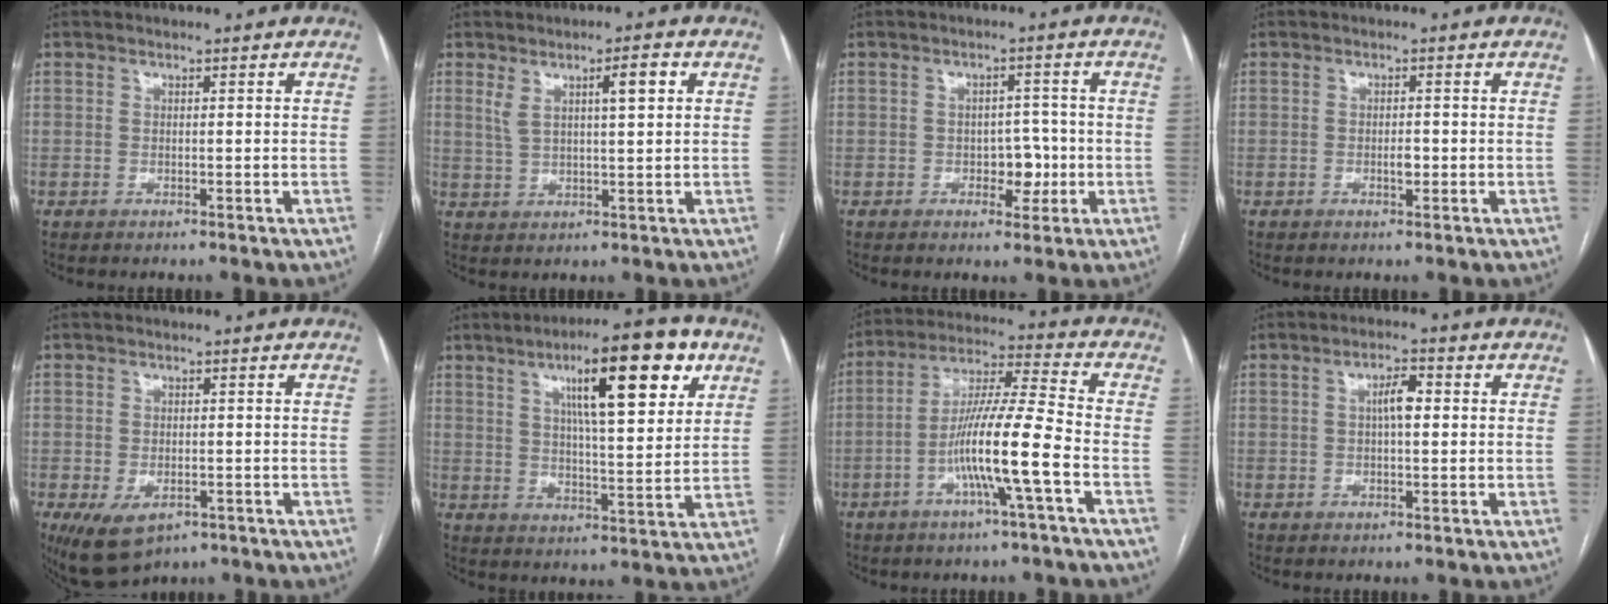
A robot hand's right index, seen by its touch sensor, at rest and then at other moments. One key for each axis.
{"total": 5.5, "fx": 2.2, "fy": 0.7, "fz": 4.9, "tx": -0.084, "ty": 0.007, "tz": 0.040}
{"total": 4.2, "fx": -1.0, "fy": 2.7, "fz": 3.0, "tx": -0.034, "ty": 0.009, "tz": -0.010}
{"total": 1.6, "fx": -0.4, "fy": 0.7, "fz": 1.4, "tx": -0.023, "ty": 0.001, "tz": -0.006}
{"total": 6.7, "fx": -3.4, "fy": 3.7, "fz": 4.4, "tx": -0.080, "ty": -0.010, "tz": -0.044}
{"total": 15.4, "fx": 7.3, "fy": 2.8, "fz": 13.2, "tx": -0.201, "ty": 0.009, "tz": 0.108}
{"total": 12.1, "fx": -4.2, "fy": -0.6, "fz": 11.3, "tx": -0.211, "ty": 0.006, "tz": -0.081}
{"total": 3.5, "fx": 0.5, "fy": 1.1, "fz": 3.3, "tx": -0.057, "ty": 0.012, "tz": 0.007}